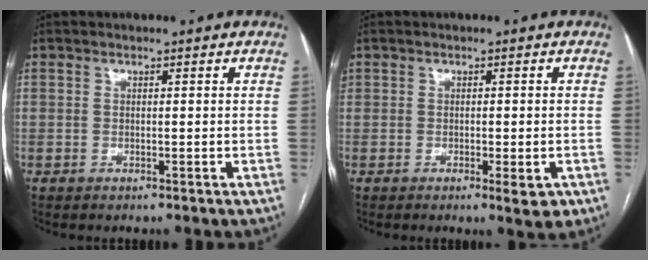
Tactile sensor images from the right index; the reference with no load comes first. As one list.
[{"total": 3.1, "force": [-1.1, 1.2, 2.6], "torque": [-0.036, 0.001, -0.004]}]